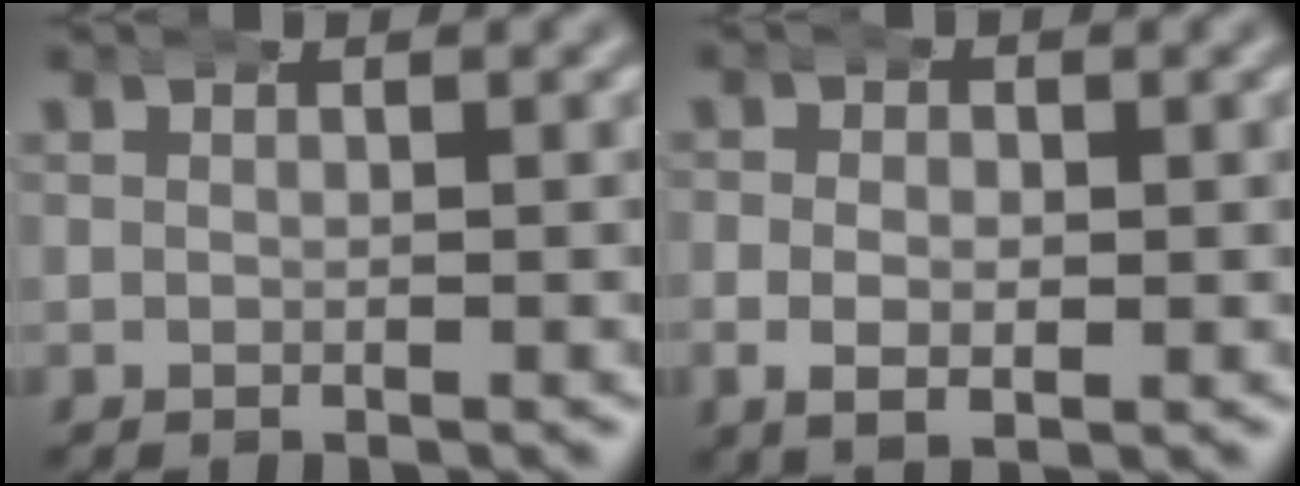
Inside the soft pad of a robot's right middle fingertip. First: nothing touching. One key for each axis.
{"total": 2.6, "fx": -0.6, "fy": 1.5, "fz": 2.0, "tx": -0.042, "ty": -0.009, "tz": -0.005}